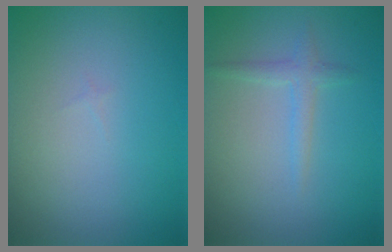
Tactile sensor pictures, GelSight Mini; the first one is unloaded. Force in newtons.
{"total": 1.4, "press": 1.4, "slide": 0.1}